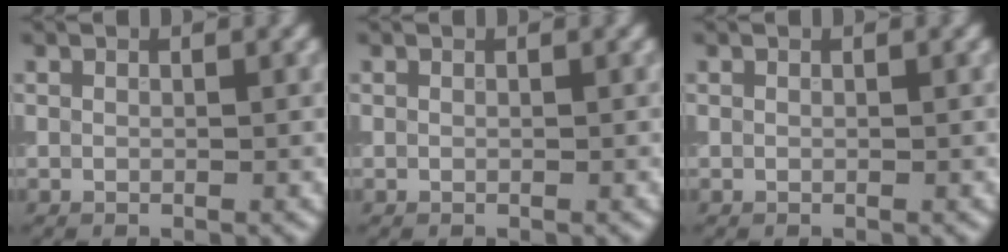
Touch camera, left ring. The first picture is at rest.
{"total": 0.0}
{"total": 0.0}